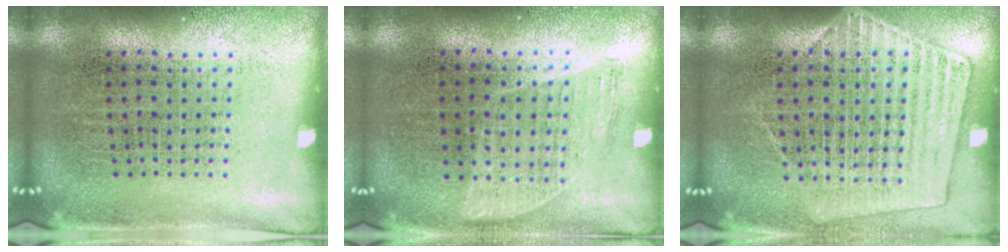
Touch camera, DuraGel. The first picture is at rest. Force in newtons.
{"total": 0.5, "press": 0.4, "slide": 0.4}
{"total": 1.3, "press": 1.2, "slide": 0.5}